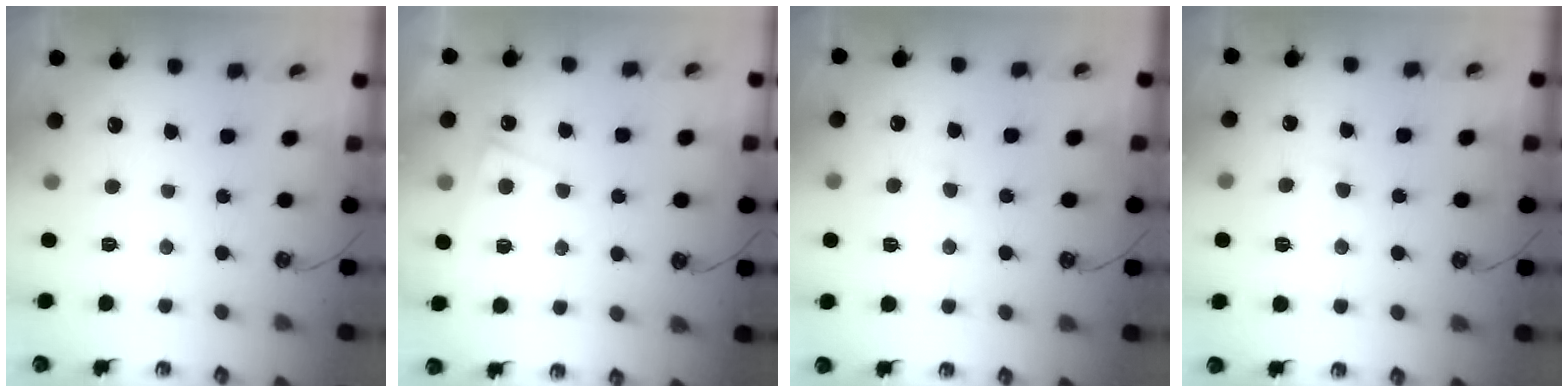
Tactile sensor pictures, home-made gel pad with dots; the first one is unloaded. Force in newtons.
{"total": 4.2, "press": 4.2, "slide": 0.4}
{"total": 2.7, "press": 2.5, "slide": 0.9}
{"total": 2.2, "press": 2.1, "slide": 0.6}